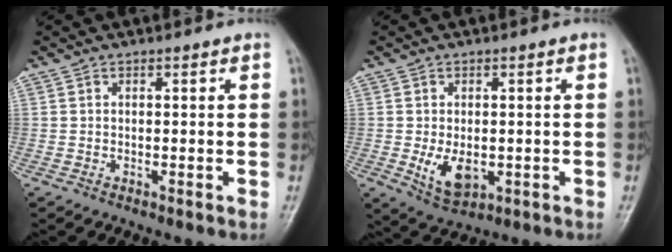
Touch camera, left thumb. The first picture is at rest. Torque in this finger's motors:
{"motor_torque": [0.91, 0.99, 0.77, 0.03, 0.07]}